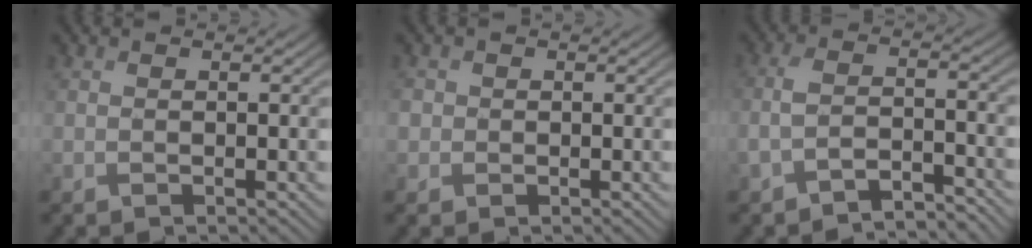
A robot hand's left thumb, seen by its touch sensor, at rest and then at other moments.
{"total": 1.7, "force": [0.0, 1.6, 0.3], "torque": [-0.008, -0.002, -0.004]}
{"total": 4.1, "force": [-3.2, 1.1, 2.3], "torque": [-0.051, -0.001, -0.067]}